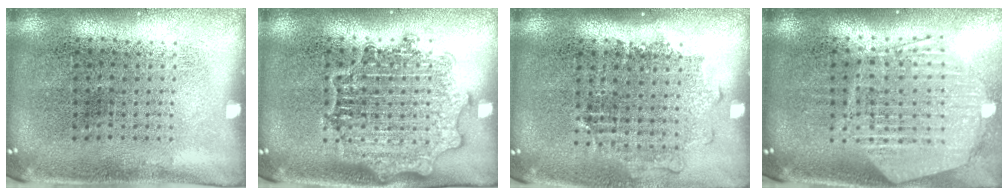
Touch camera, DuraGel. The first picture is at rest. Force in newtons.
{"total": 2.0, "press": 2.0, "slide": 0.3}
{"total": 1.1, "press": 1.0, "slide": 0.5}
{"total": 1.7, "press": 1.6, "slide": 0.7}